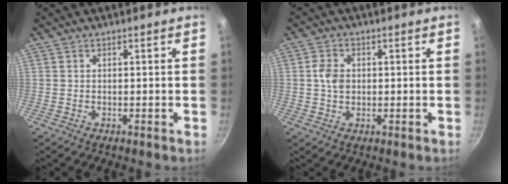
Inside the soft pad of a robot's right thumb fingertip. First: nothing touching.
{"total": 4.2, "force": [0.3, 3.2, 2.8], "torque": [-0.044, 0.004, 0.001]}